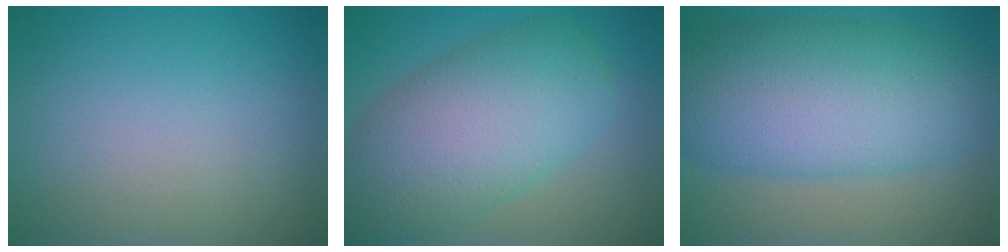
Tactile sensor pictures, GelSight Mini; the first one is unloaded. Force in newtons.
{"total": 9.5, "press": 9.5, "slide": 0.1}
{"total": 11.5, "press": 11.5, "slide": 0.2}